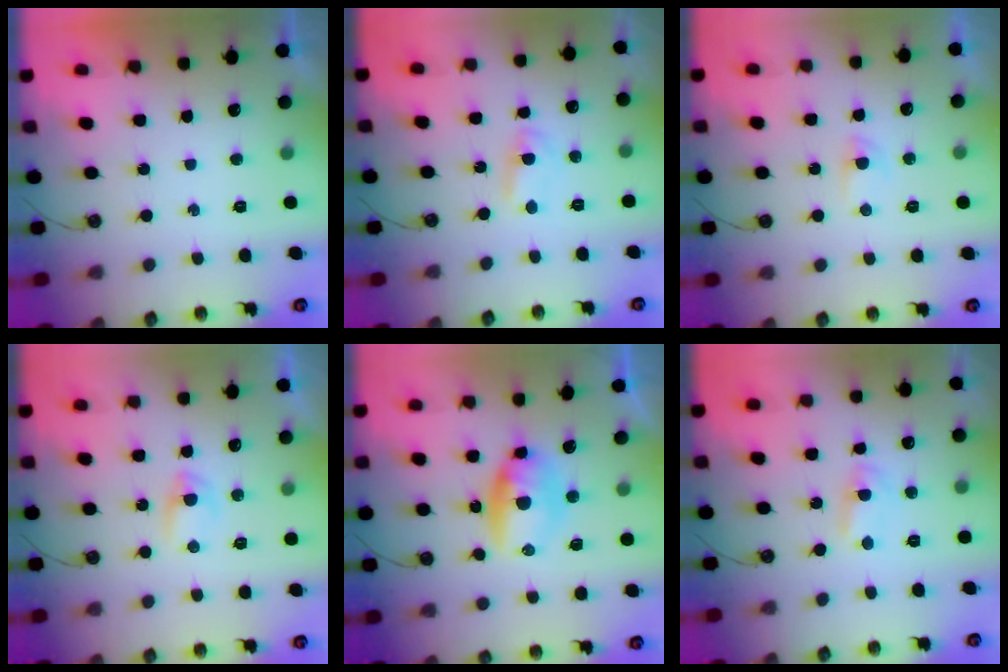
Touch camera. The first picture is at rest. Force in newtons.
{"total": 1.7, "press": 1.7, "slide": 0.2}
{"total": 2.2, "press": 2.2, "slide": 0.4}
{"total": 3.3, "press": 3.2, "slide": 0.5}
{"total": 12.4, "press": 9.1, "slide": 8.5}
{"total": 1.6, "press": 1.6, "slide": 0.3}